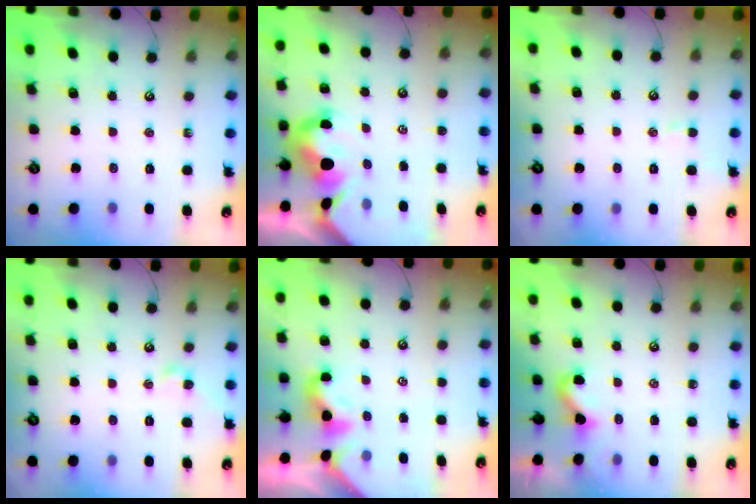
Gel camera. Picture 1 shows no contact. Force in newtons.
{"total": 6.8, "press": 6.7, "slide": 1.0}
{"total": 0.8, "press": 0.7, "slide": 0.5}
{"total": 2.0, "press": 1.9, "slide": 0.6}
{"total": 2.0, "press": 1.9, "slide": 0.4}
{"total": 2.9, "press": 2.9, "slide": 0.4}